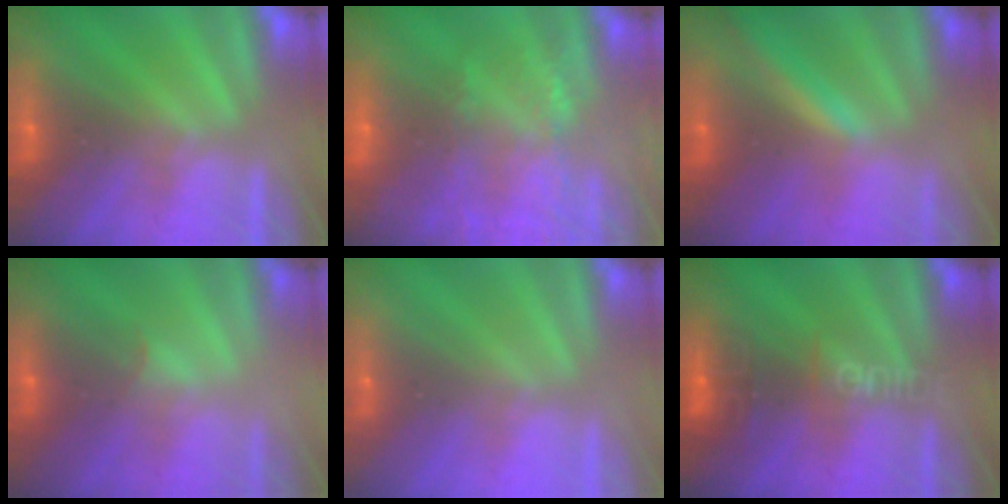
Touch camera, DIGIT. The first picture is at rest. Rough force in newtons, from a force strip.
{"total": 5.9}
{"total": 1.3}
{"total": 2.0}
{"total": 2.5}
{"total": 2.8}